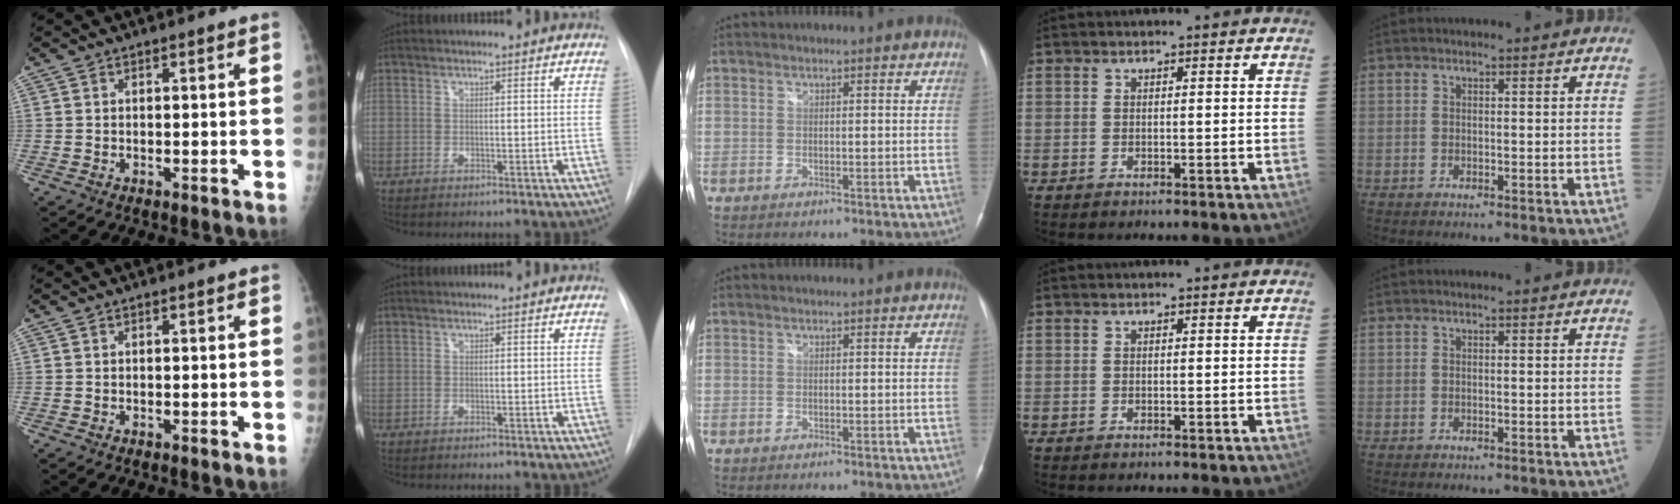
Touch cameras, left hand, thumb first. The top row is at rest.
{}